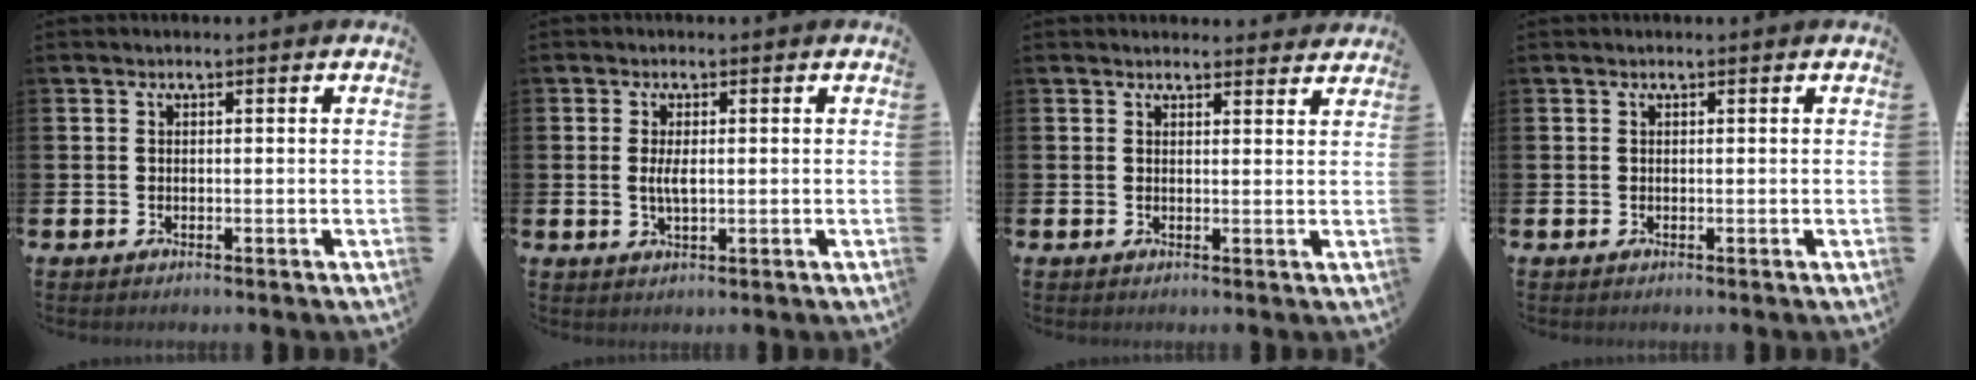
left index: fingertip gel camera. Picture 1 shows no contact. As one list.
[{"total": 2.6, "force": [0.2, 0.9, 2.4], "torque": [-0.043, 0.001, 0.001]}, {"total": 2.1, "force": [2.1, 0.4, 0.0], "torque": [0.011, -0.013, 0.036]}, {"total": 0.0}]